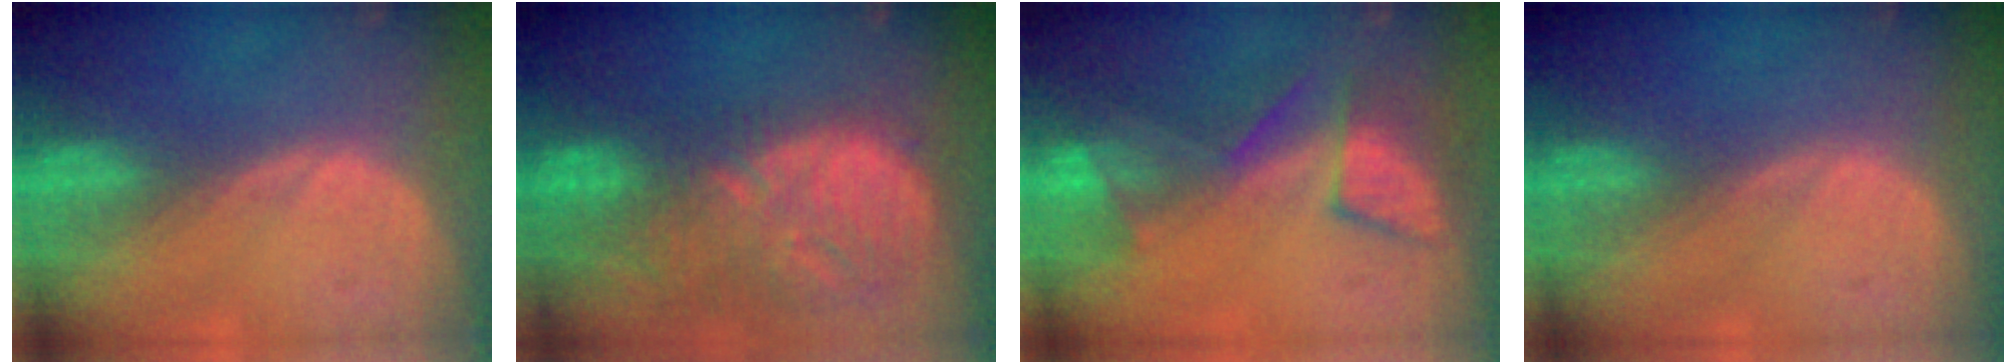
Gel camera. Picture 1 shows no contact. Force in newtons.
{"total": 13.5, "press": 11.7, "slide": 6.8}
{"total": 8.0, "press": 7.3, "slide": 3.4}
{"total": 0.0}